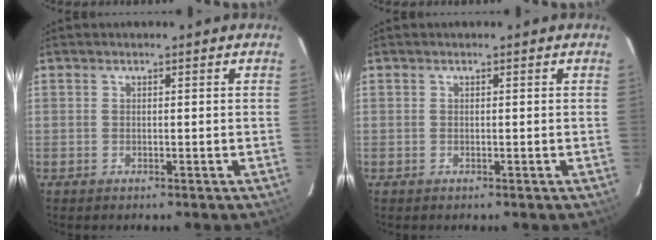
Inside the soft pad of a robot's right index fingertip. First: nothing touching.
{"total": 0.0}